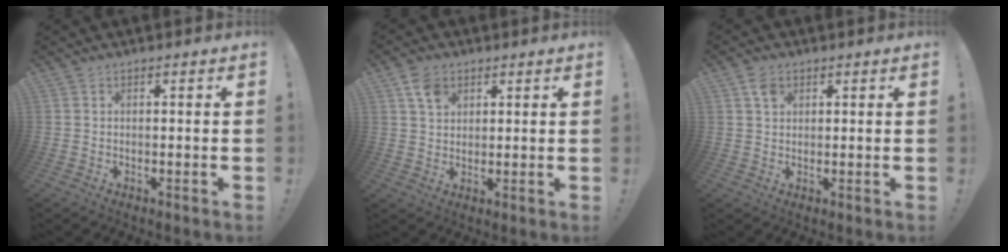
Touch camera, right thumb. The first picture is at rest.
{"total": 6.2, "force": [3.3, 4.4, 2.8], "torque": [-0.045, -0.006, 0.063]}
{"total": 3.7, "force": [1.9, 2.6, 1.9], "torque": [-0.025, -0.003, 0.033]}